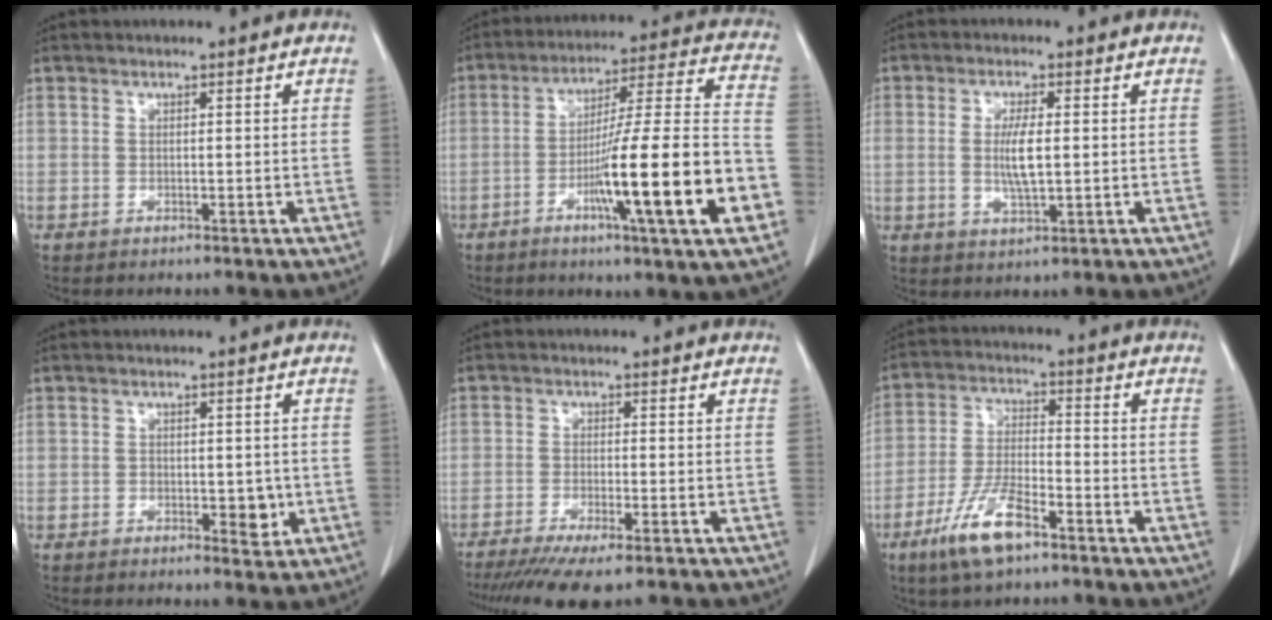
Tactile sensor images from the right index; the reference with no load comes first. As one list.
[{"total": 21.0, "force": [-7.2, 0.3, 19.8], "torque": [-0.279, -0.004, -0.114]}, {"total": 5.1, "force": [0.1, 1.0, 5.0], "torque": [-0.102, -0.004, 0.002]}, {"total": 3.4, "force": [-0.8, 1.9, 2.7], "torque": [-0.029, 0.000, -0.006]}, {"total": 9.8, "force": [-7.4, 0.9, 6.3], "torque": [-0.094, -0.020, -0.116]}, {"total": 9.5, "force": [-5.9, 2.6, 7.0], "torque": [-0.146, -0.011, -0.110]}]